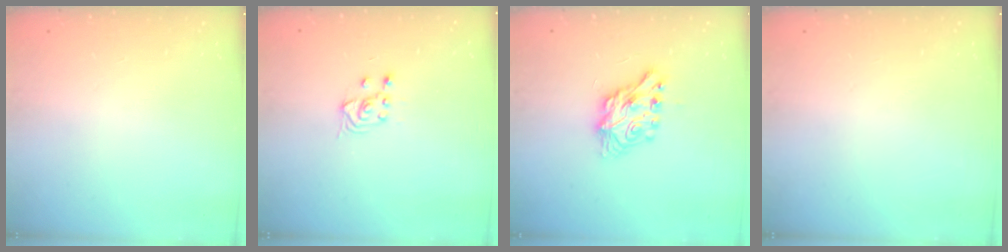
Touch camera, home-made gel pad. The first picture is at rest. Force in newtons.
{"total": 3.8, "press": 3.6, "slide": 1.4}
{"total": 7.1, "press": 7.1, "slide": 0.3}
{"total": 0.0}